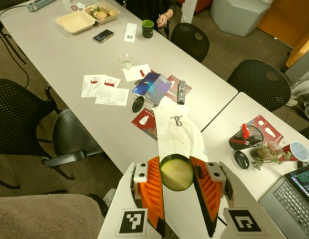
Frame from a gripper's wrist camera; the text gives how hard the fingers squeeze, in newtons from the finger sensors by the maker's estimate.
{"total": 11.2, "left": 11.1, "right": 11.2}